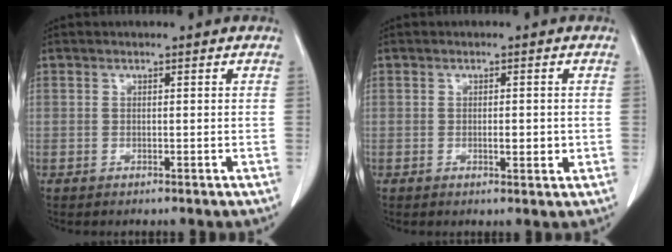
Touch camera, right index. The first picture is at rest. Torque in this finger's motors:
{"motor_torque": [0.71, -0.22, 0.36, 0.06]}